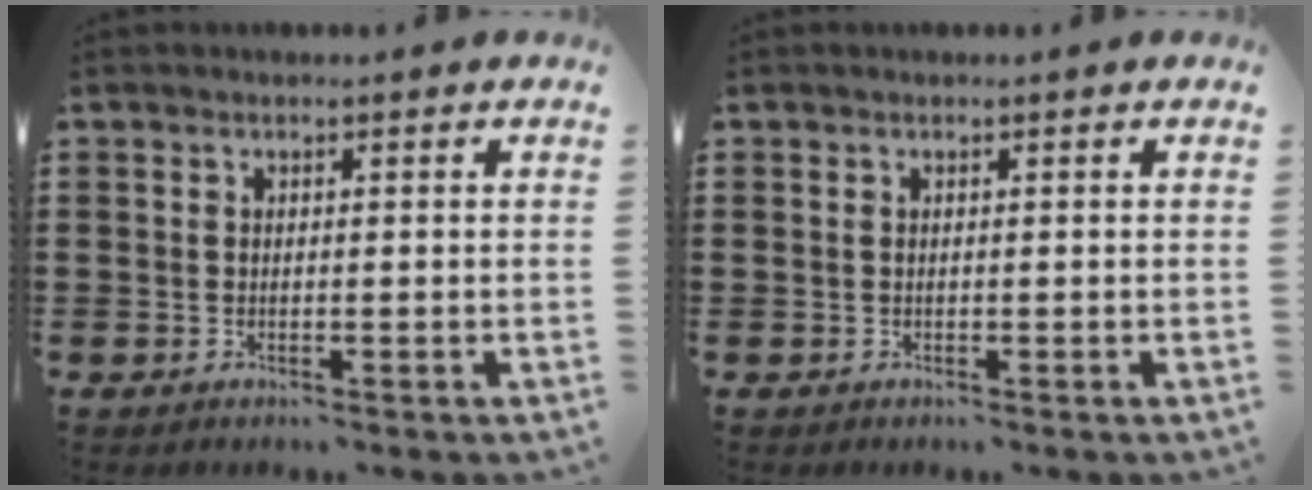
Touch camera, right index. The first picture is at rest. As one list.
[{"total": 0.0}]